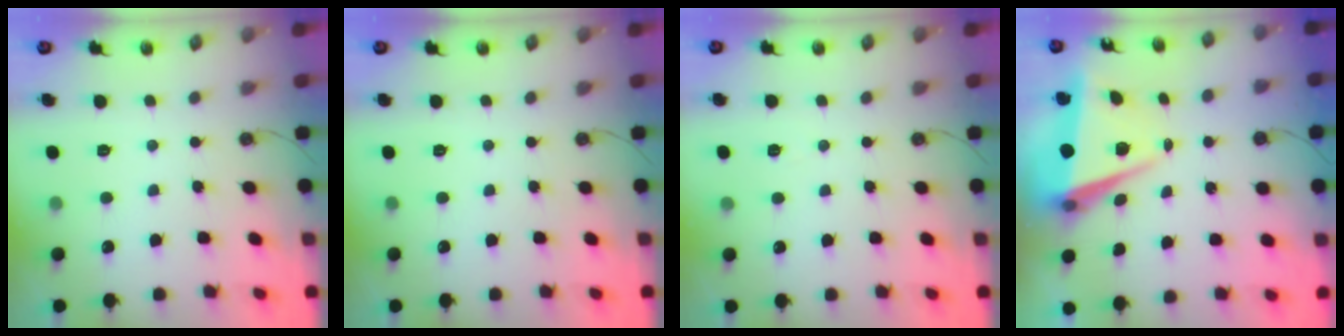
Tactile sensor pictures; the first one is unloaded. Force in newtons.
{"total": 0.0}
{"total": 2.9, "press": 2.2, "slide": 1.9}
{"total": 6.5, "press": 6.2, "slide": 1.9}